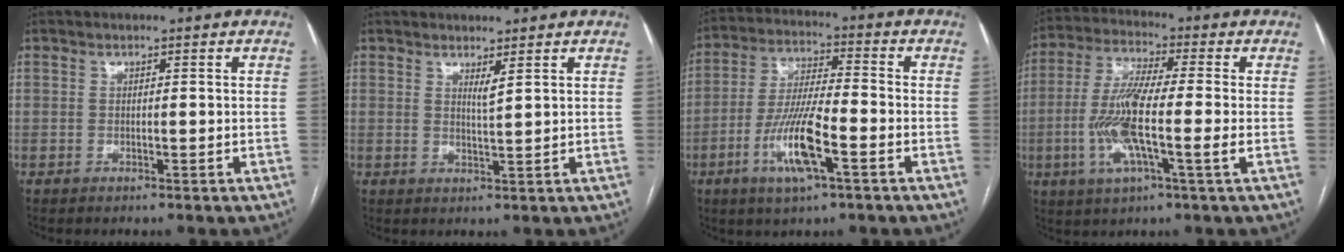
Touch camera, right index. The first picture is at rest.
{"total": 1.6, "force": [1.0, -0.2, 1.1], "torque": [-0.022, -0.011, 0.020]}
{"total": 11.5, "force": [-4.6, 1.8, 10.4], "torque": [-0.209, -0.008, -0.084]}
{"total": 12.0, "force": [-2.1, 1.0, 11.8], "torque": [-0.244, -0.003, -0.048]}